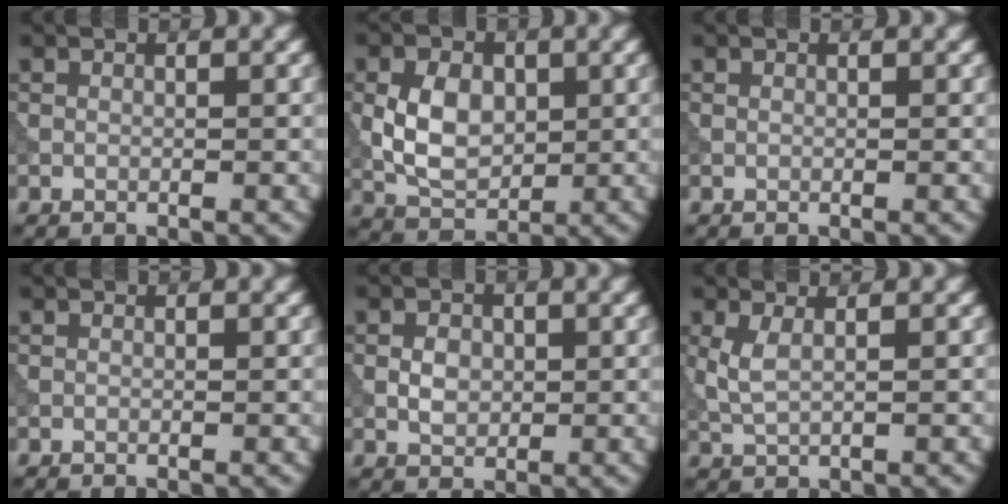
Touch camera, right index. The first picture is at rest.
{"total": 5.0, "force": [0.2, 3.5, 3.6], "torque": [-0.075, -0.001, 0.006]}
{"total": 0.0}
{"total": 0.0}
{"total": 2.2, "force": [0.0, 1.7, 1.4], "torque": [-0.025, 0.000, -0.001]}
{"total": 2.0, "force": [0.6, 0.7, 1.8], "torque": [-0.044, -0.001, 0.015]}